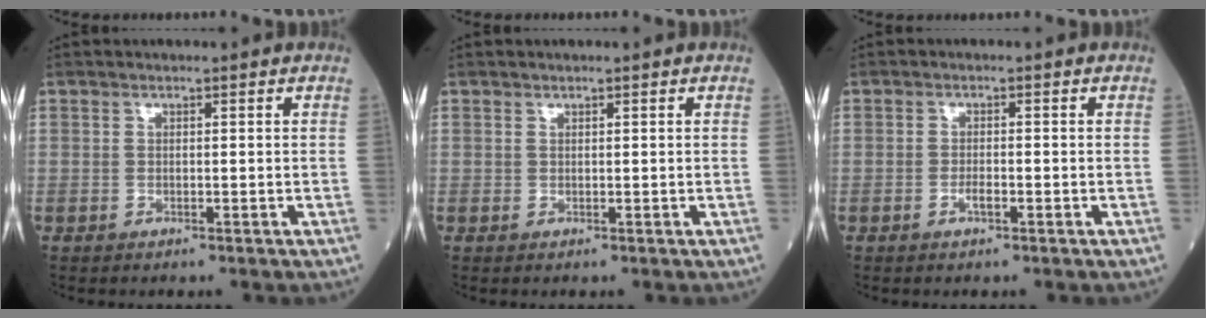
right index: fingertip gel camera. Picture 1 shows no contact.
{"total": 0.5, "force": [0.2, -0.5, 0.0], "torque": [-0.005, -0.003, 0.003]}
{"total": 1.4, "force": [-0.7, 0.3, 1.2], "torque": [-0.021, 0.001, -0.013]}